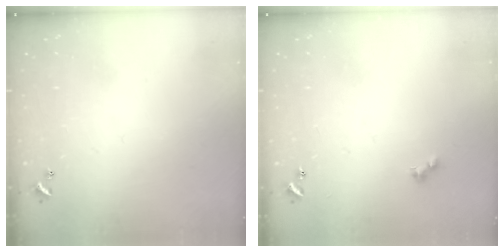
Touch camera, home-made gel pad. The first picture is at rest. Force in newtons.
{"total": 2.5, "press": 2.5, "slide": 0.5}